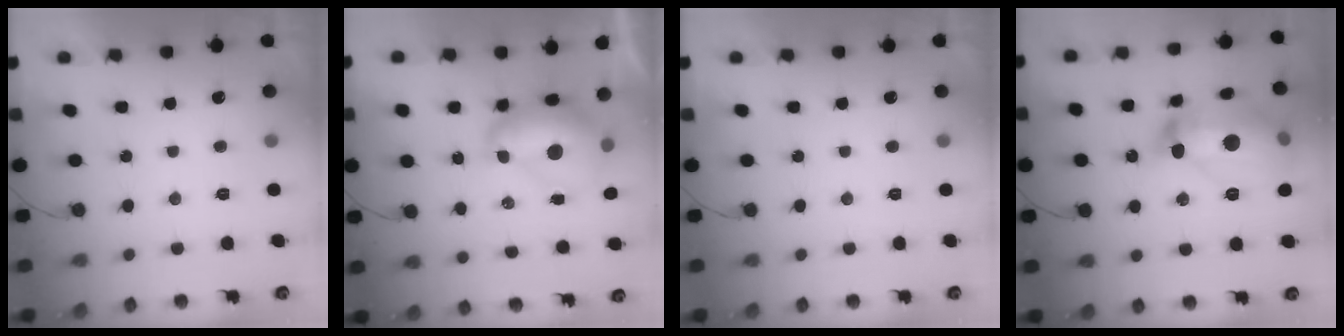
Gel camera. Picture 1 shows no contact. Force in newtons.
{"total": 11.5, "press": 11.4, "slide": 1.2}
{"total": 0.0}
{"total": 22.6, "press": 22.5, "slide": 1.8}